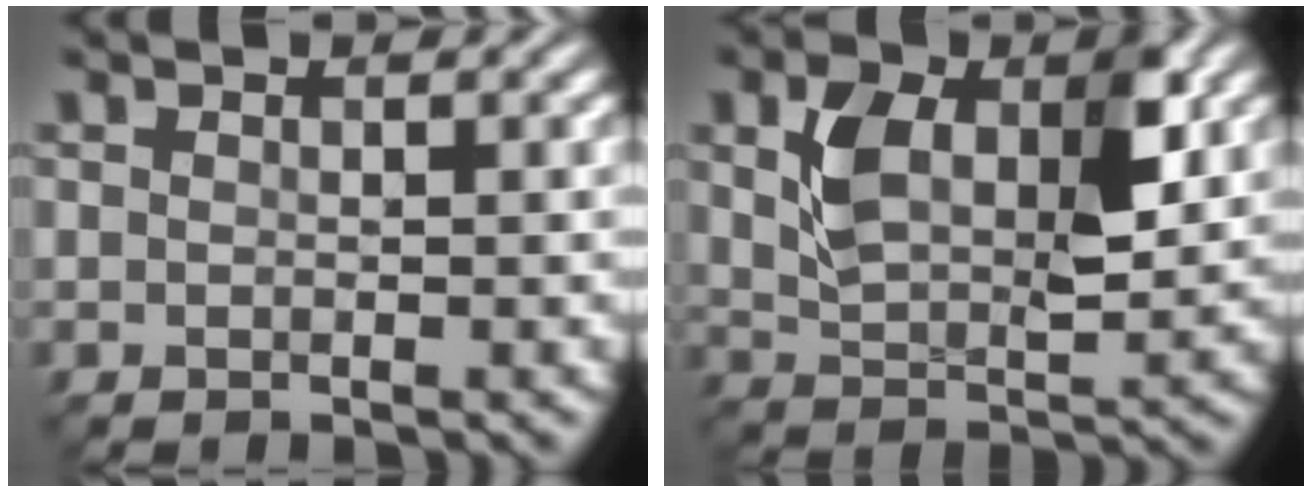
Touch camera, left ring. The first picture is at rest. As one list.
[{"total": 6.6, "force": [2.0, 3.6, 5.2], "torque": [-0.103, -0.003, 0.037]}]